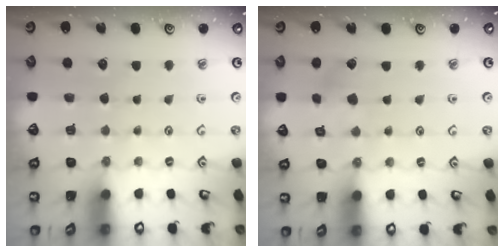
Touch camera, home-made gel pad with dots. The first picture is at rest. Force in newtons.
{"total": 3.4, "press": 3.4, "slide": 0.6}